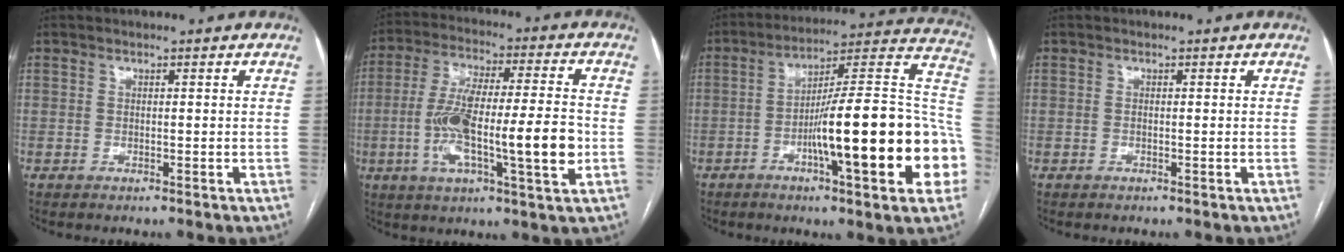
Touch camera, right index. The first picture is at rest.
{"total": 16.7, "force": [-3.1, 2.2, 16.2], "torque": [-0.294, 0.007, -0.052]}
{"total": 25.0, "force": [-6.4, 2.7, 24.0], "torque": [-0.267, 0.019, -0.093]}
{"total": 0.0}